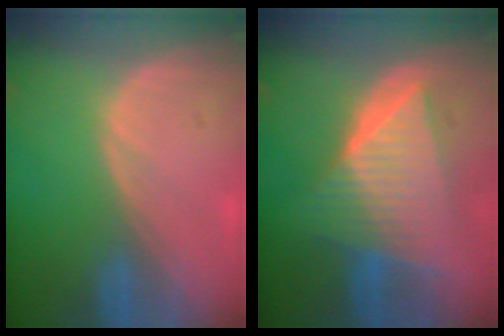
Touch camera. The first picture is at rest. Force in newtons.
{"total": 9.9, "press": 9.8, "slide": 0.6}